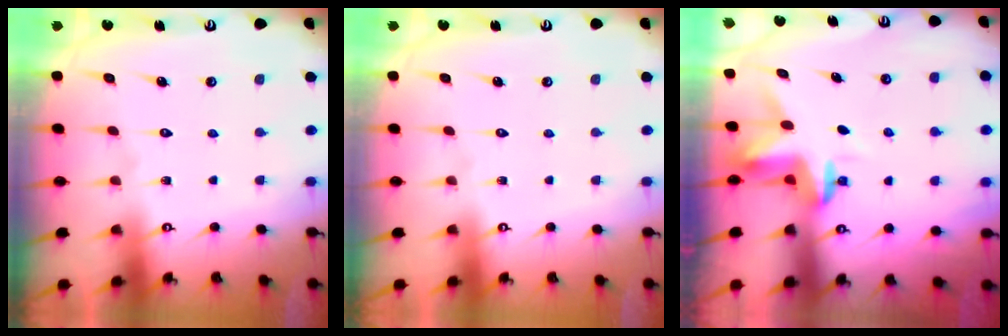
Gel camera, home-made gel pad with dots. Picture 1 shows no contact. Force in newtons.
{"total": 0.0}
{"total": 3.4, "press": 3.4, "slide": 0.2}